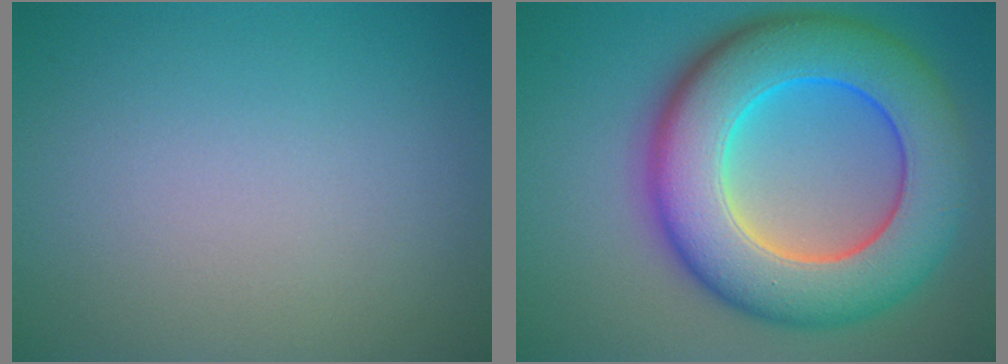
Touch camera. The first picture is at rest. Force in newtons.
{"total": 12.7, "press": 12.7, "slide": 0.2}